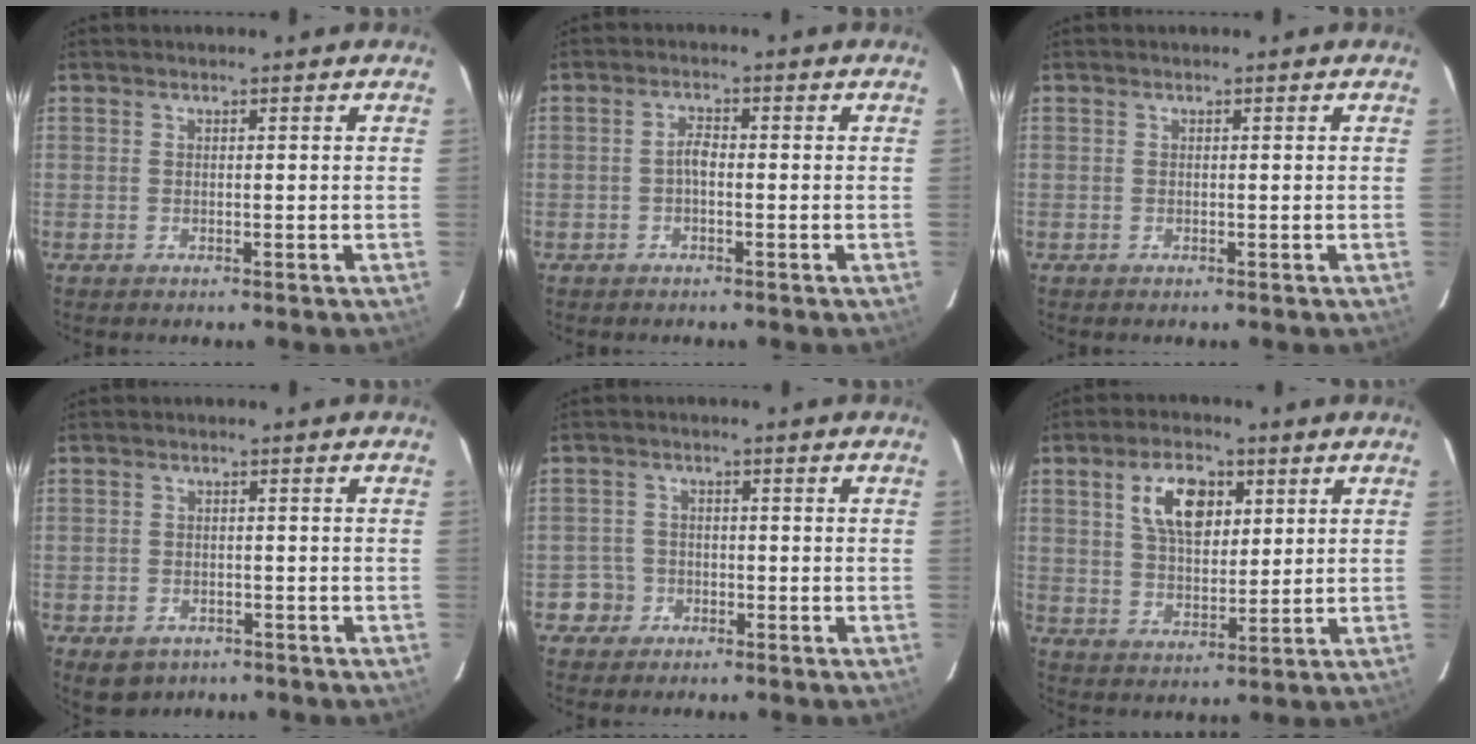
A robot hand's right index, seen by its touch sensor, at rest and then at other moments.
{"total": 1.8, "force": [-0.6, 0.8, 1.5], "torque": [-0.032, 0.008, -0.013]}
{"total": 0.0}
{"total": 5.0, "force": [-2.9, 3.6, 1.8], "torque": [-0.041, 0.000, -0.036]}
{"total": 3.6, "force": [-1.7, 3.2, -0.3], "torque": [0.009, 0.023, -0.030]}
{"total": 9.7, "force": [3.8, 5.2, 7.2], "torque": [-0.131, 0.018, 0.072]}